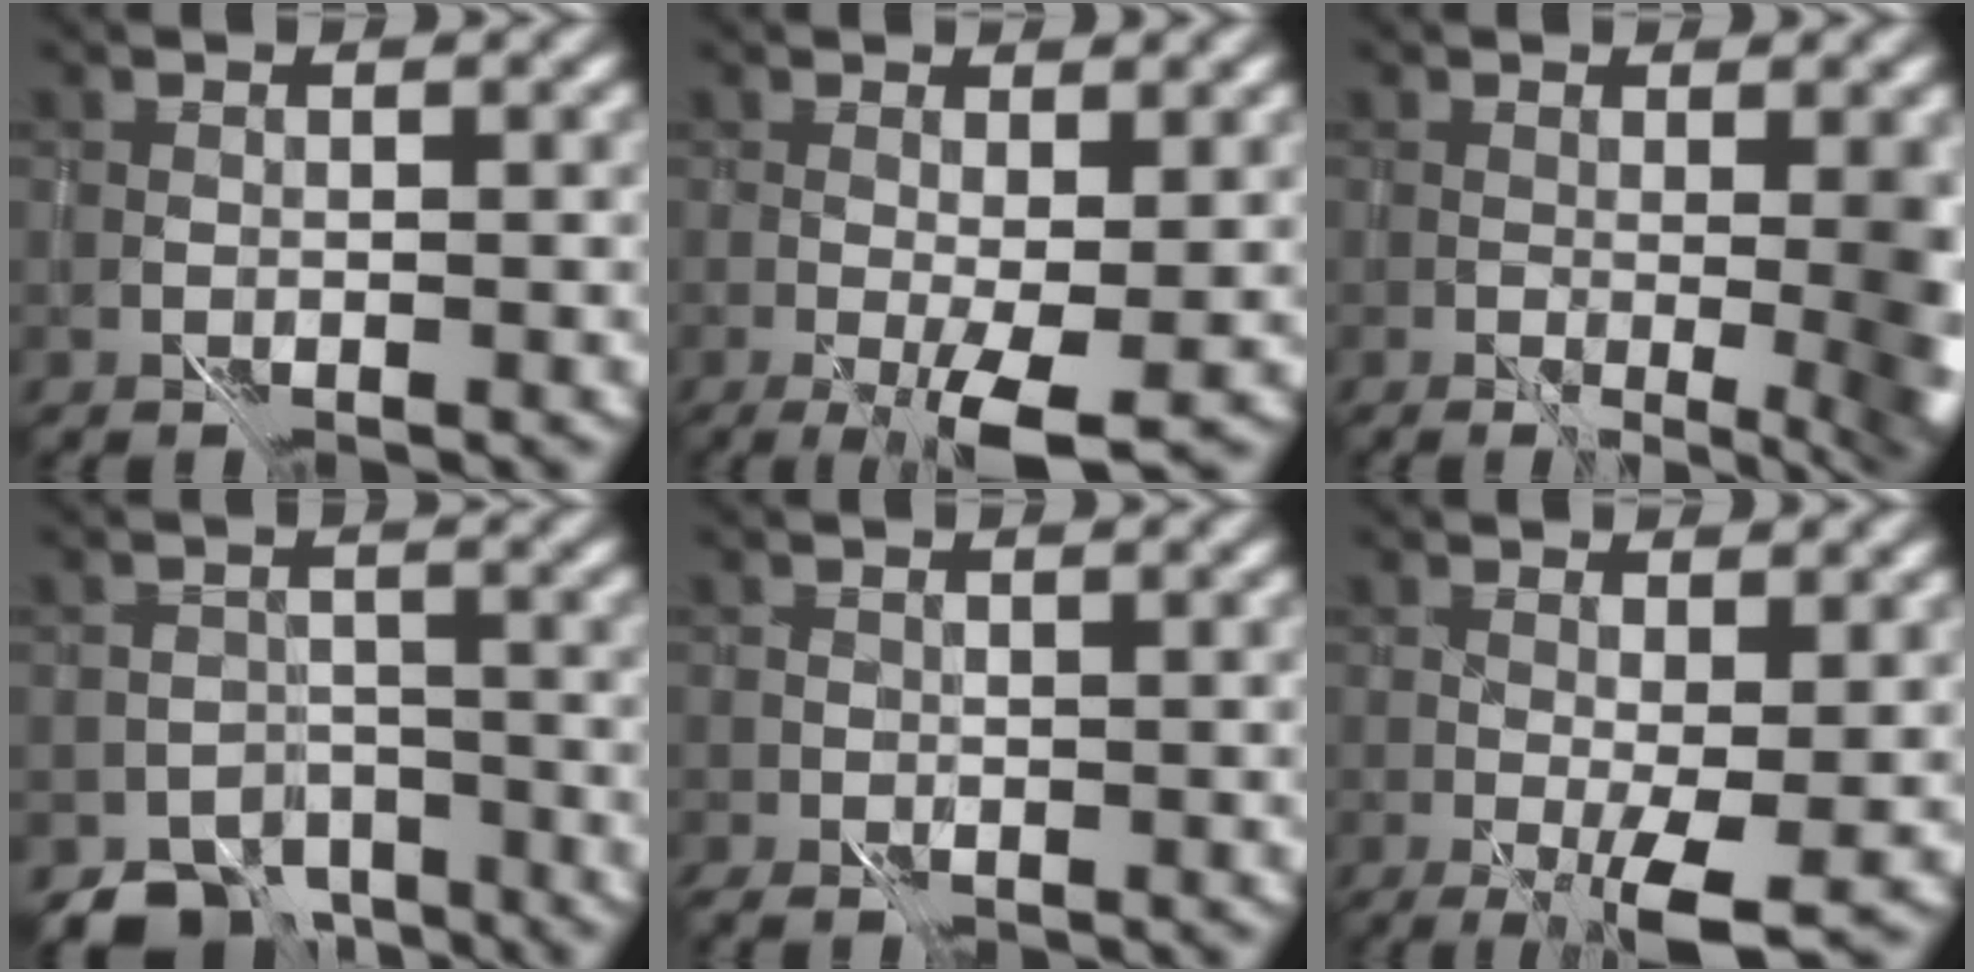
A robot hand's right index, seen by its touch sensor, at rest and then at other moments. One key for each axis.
{"total": 3.4, "fx": 0.1, "fy": 0.4, "fz": 3.4, "tx": -0.063, "ty": -0.003, "tz": 0.003}
{"total": 7.3, "fx": 0.5, "fy": 2.6, "fz": 6.8, "tx": -0.049, "ty": 0.000, "tz": 0.023}
{"total": 5.2, "fx": -4.1, "fy": 2.9, "fz": 1.3, "tx": -0.004, "ty": -0.003, "tz": -0.062}
{"total": 1.0, "fx": -0.6, "fy": 0.5, "fz": 0.5, "tx": -0.008, "ty": 0.000, "tz": -0.009}
{"total": 3.2, "fx": 0.2, "fy": 0.2, "fz": 3.2, "tx": -0.058, "ty": -0.002, "tz": 0.006}